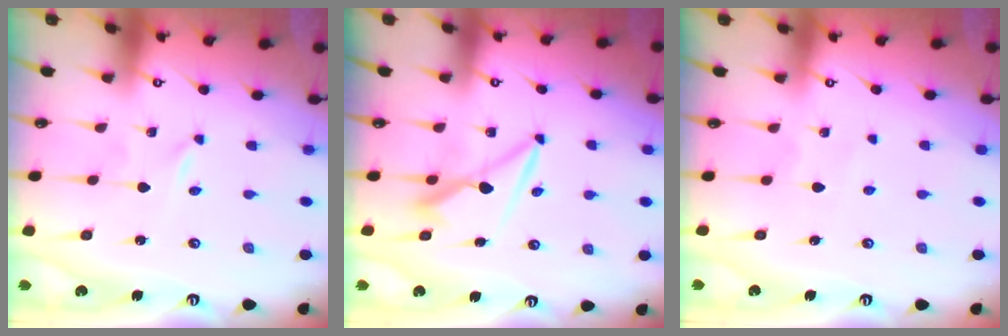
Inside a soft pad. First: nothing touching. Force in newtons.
{"total": 7.5, "press": 7.4, "slide": 1.0}
{"total": 4.2, "press": 4.2, "slide": 0.6}